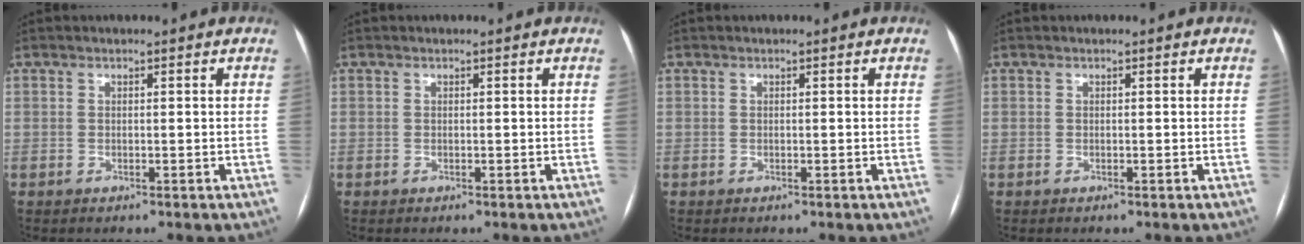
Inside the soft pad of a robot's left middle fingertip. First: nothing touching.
{"total": 0.0}
{"total": 0.0}
{"total": 0.0}